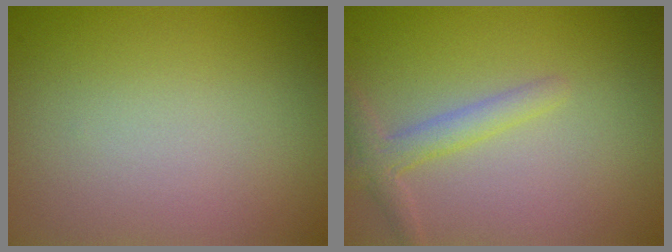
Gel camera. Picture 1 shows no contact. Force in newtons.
{"total": 2.2, "press": 2.2, "slide": 0.2}